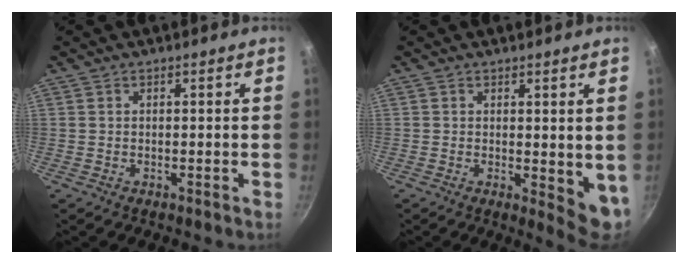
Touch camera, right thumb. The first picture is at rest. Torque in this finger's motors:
{"motor_torque": [-0.16, 0.81, -0.23, -0.05, 0.19]}